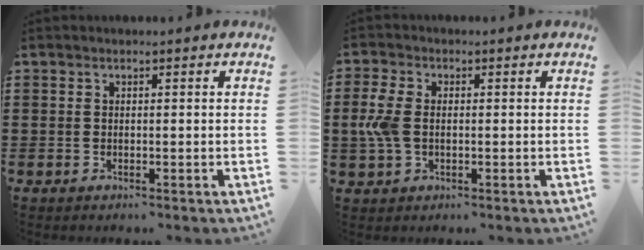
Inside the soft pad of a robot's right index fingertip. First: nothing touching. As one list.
[{"total": 5.1, "force": [-0.1, 3.2, 4.0], "torque": [-0.115, -0.002, -0.011]}]